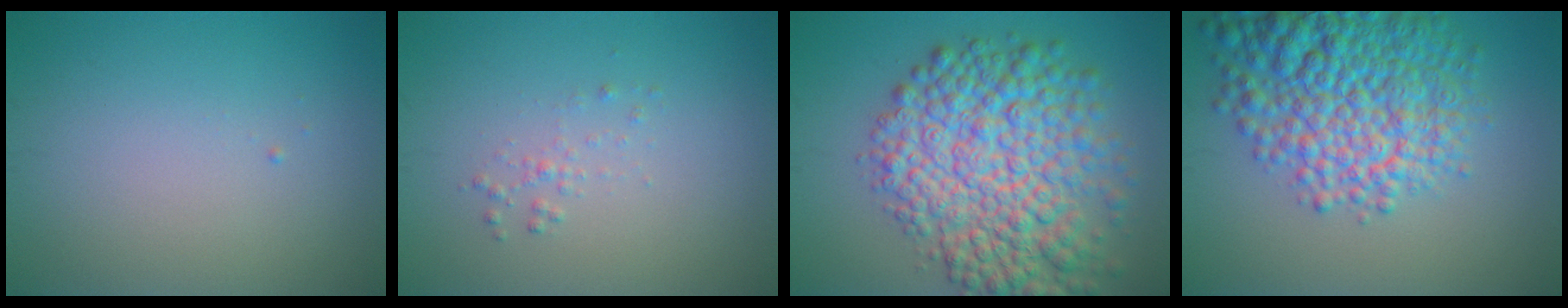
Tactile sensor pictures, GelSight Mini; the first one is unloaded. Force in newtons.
{"total": 0.9, "press": 0.9, "slide": 0.0}
{"total": 10.8, "press": 10.8, "slide": 0.2}
{"total": 9.7, "press": 9.7, "slide": 0.4}